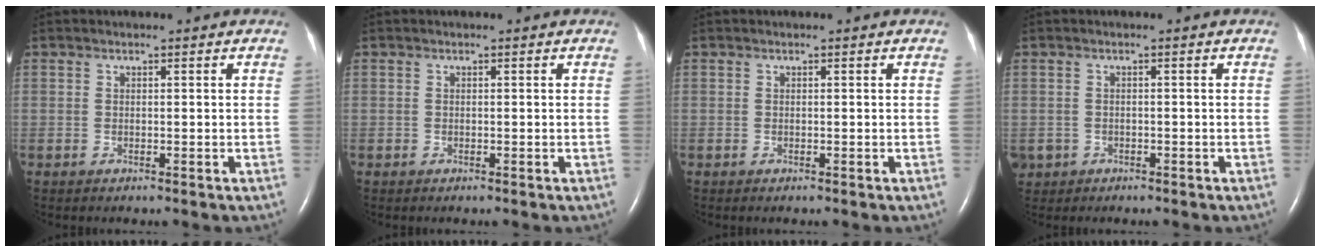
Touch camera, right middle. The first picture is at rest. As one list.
[{"total": 0.0}, {"total": 0.0}, {"total": 2.9, "force": [-1.5, 2.5, 0.3], "torque": [-0.010, 0.004, -0.026]}]